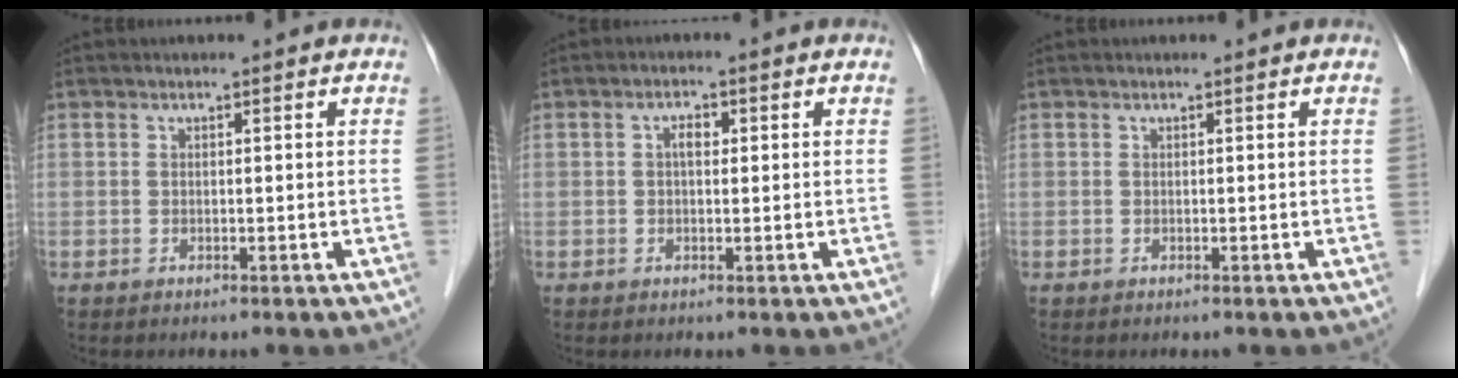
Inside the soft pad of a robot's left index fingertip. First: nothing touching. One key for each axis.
{"total": 1.9, "fx": 0.3, "fy": 1.0, "fz": 1.6, "tx": -0.030, "ty": 0.008, "tz": 0.004}
{"total": 0.0}